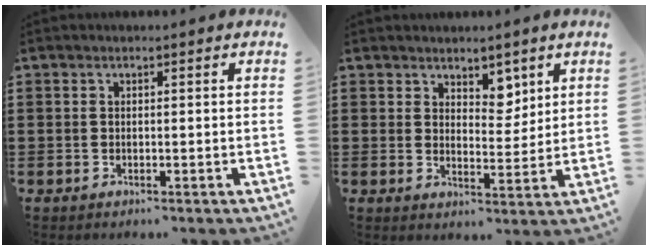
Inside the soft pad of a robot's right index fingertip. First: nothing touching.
{"total": 4.4, "force": [3.5, 2.5, 1.0], "torque": [-0.017, -0.004, 0.062]}